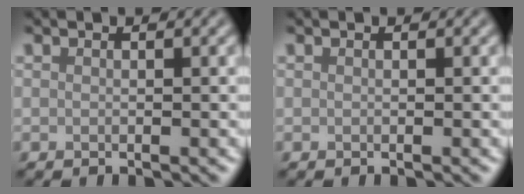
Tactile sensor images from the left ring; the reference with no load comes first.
{"total": 0.0}